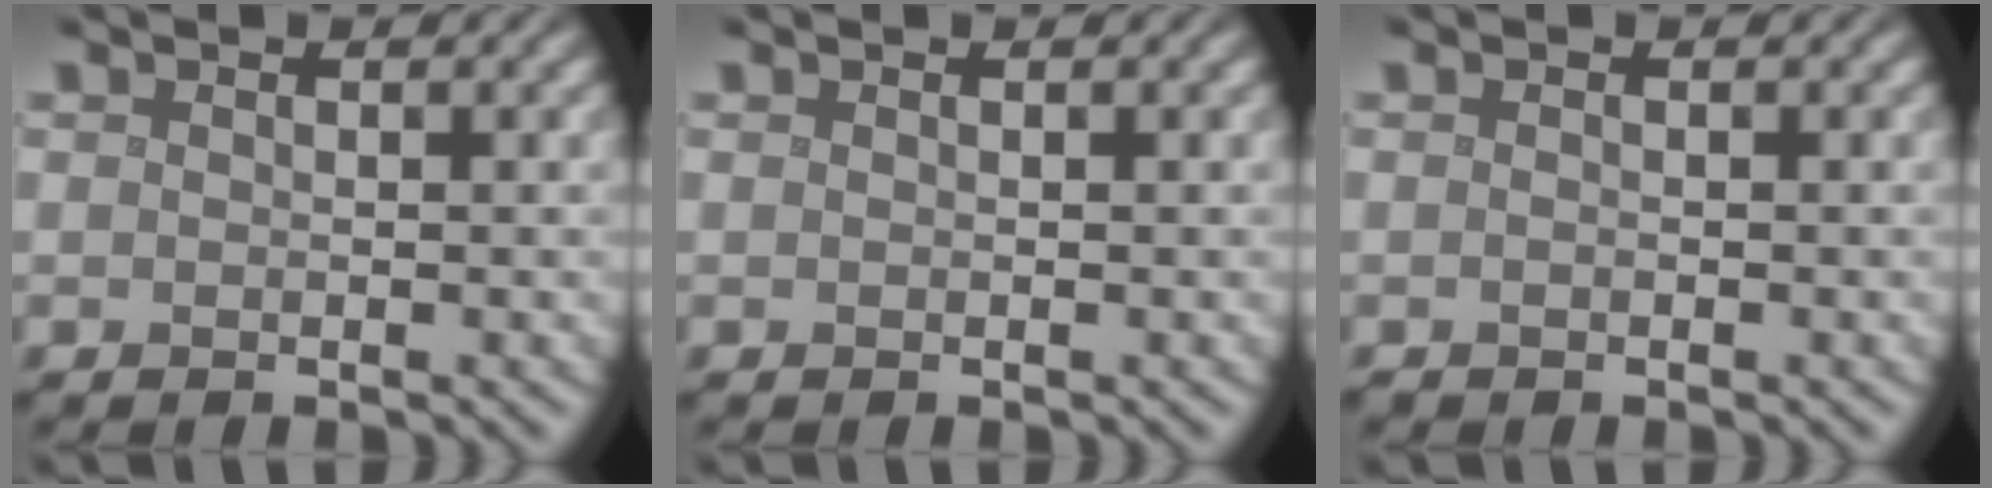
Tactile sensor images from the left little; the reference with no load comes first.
{"total": 0.0}
{"total": 0.0}